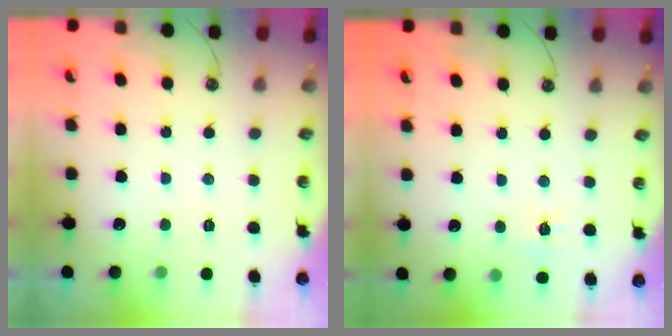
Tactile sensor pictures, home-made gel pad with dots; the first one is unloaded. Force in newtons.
{"total": 5.5, "press": 5.4, "slide": 0.6}